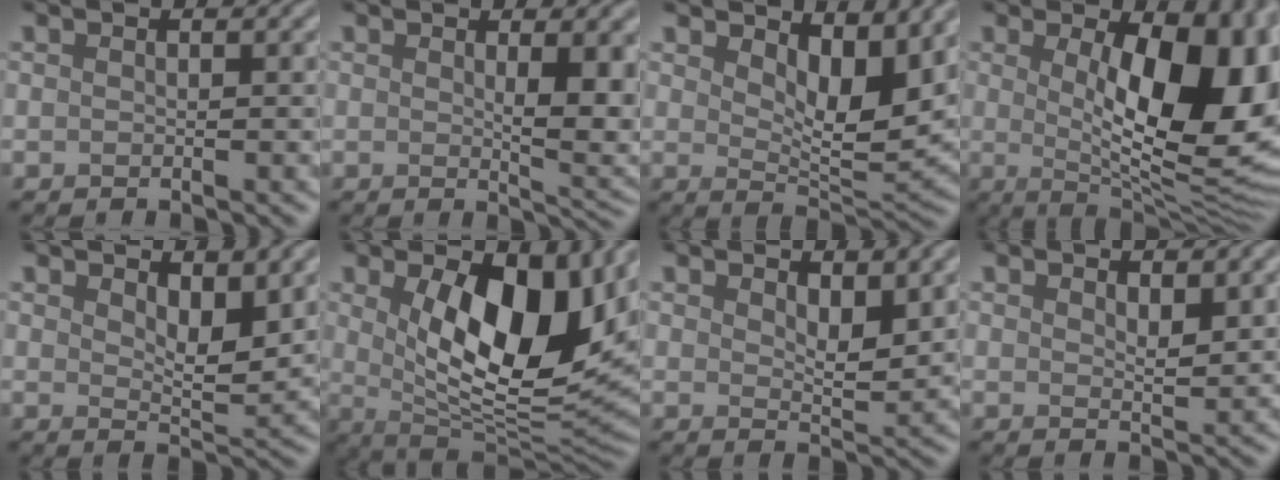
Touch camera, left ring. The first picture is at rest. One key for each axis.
{"total": 5.6, "fx": 1.1, "fy": 1.6, "fz": 5.2, "tx": -0.063, "ty": -0.009, "tz": 0.025}
{"total": 5.8, "fx": 2.9, "fy": 2.3, "fz": 4.4, "tx": -0.069, "ty": -0.016, "tz": 0.046}
{"total": 13.5, "fx": 1.6, "fy": 5.4, "fz": 12.3, "tx": -0.140, "ty": -0.005, "tz": 0.026}
{"total": 4.0, "fx": 2.1, "fy": 1.7, "fz": 3.0, "tx": -0.051, "ty": -0.009, "tz": 0.036}
{"total": 12.3, "fx": 2.6, "fy": 5.9, "fz": 10.4, "tx": -0.154, "ty": -0.018, "tz": 0.047}
{"total": 3.2, "fx": 1.7, "fy": 1.3, "fz": 2.3, "tx": -0.037, "ty": -0.007, "tz": 0.032}
{"total": 1.9, "fx": 1.3, "fy": 0.7, "fz": 1.3, "tx": -0.020, "ty": -0.006, "tz": 0.025}